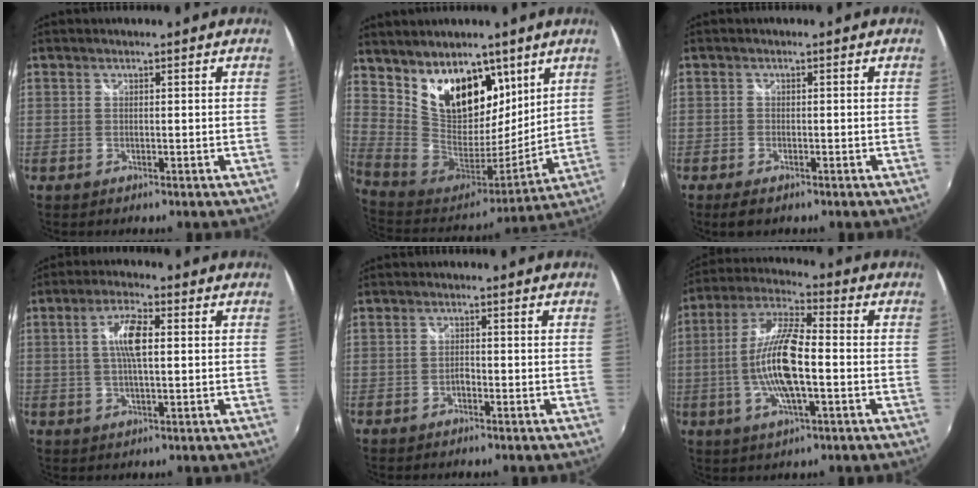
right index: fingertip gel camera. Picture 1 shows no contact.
{"total": 20.5, "force": [11.4, 12.8, 11.3], "torque": [-0.226, 0.014, 0.220]}
{"total": 3.0, "force": [-2.2, 1.3, 1.7], "torque": [-0.038, -0.013, -0.039]}
{"total": 6.4, "force": [0.9, 1.9, 6.1], "torque": [-0.113, 0.007, 0.017]}
{"total": 1.2, "force": [-0.9, 0.5, 0.5], "torque": [-0.010, -0.001, -0.019]}
{"total": 13.5, "force": [-2.6, 3.3, 12.8], "torque": [-0.258, -0.001, -0.052]}